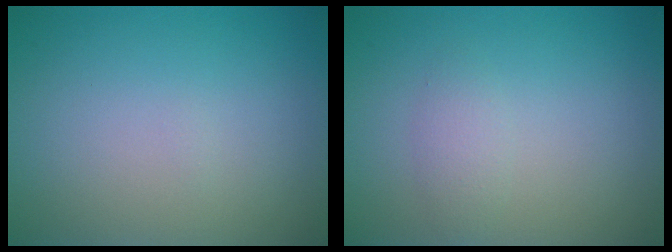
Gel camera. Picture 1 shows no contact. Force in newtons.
{"total": 1.3, "press": 1.3, "slide": 0.1}